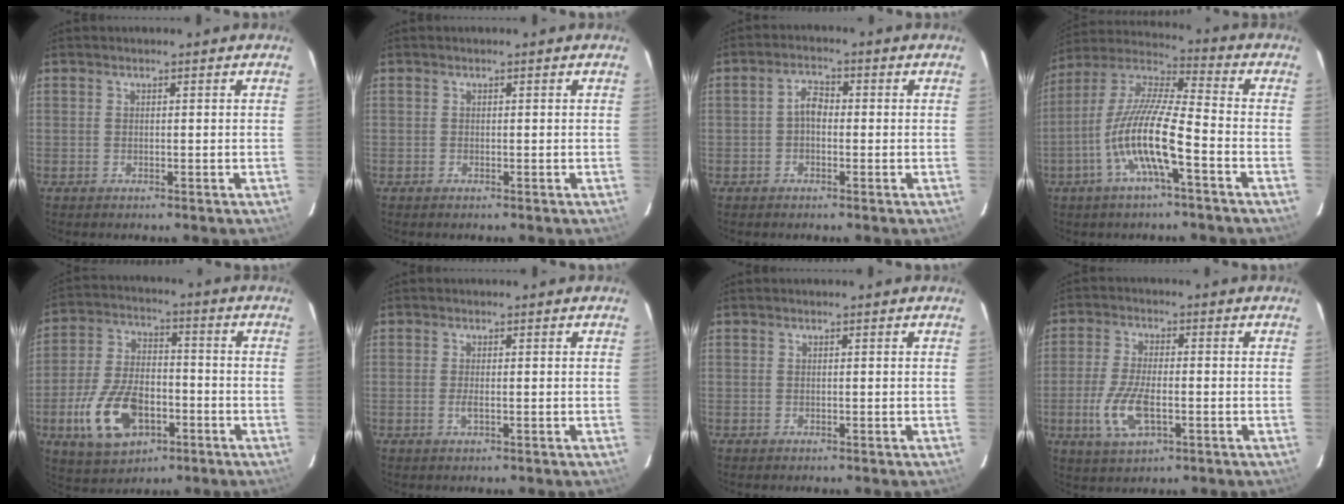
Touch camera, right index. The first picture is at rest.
{"total": 0.0}
{"total": 2.8, "force": [-0.5, 1.8, 2.1], "torque": [-0.039, 0.012, -0.011]}
{"total": 14.0, "force": [-5.5, 2.0, 12.7], "torque": [-0.249, -0.004, -0.112]}
{"total": 15.3, "force": [-5.9, 8.8, 11.1], "torque": [-0.243, -0.002, -0.094]}
{"total": 1.5, "force": [-0.3, 0.3, 1.4], "torque": [-0.030, -0.003, -0.006]}
{"total": 0.0}
{"total": 9.4, "force": [-2.7, 3.9, 8.1], "torque": [-0.176, -0.008, -0.049]}